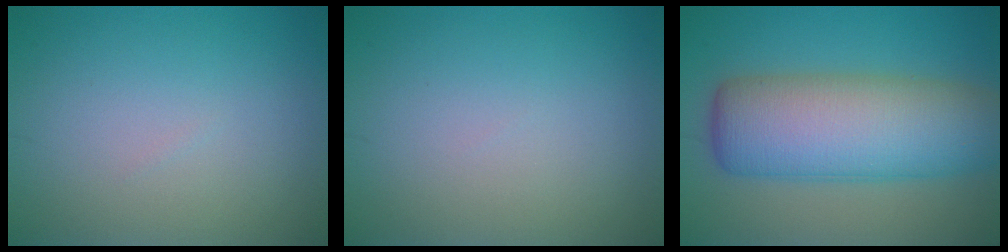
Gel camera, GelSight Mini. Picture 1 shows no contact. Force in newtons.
{"total": 0.0}
{"total": 10.8, "press": 10.8, "slide": 0.4}